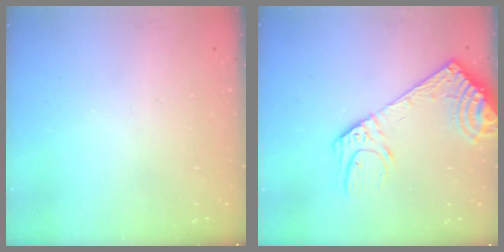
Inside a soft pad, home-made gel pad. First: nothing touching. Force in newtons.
{"total": 13.4, "press": 13.1, "slide": 2.9}